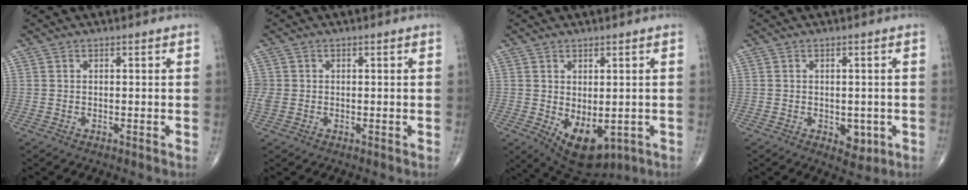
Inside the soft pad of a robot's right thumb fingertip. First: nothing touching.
{"total": 2.2, "force": [-0.1, 1.9, 1.0], "torque": [-0.025, 0.003, -0.002]}
{"total": 9.6, "force": [-2.3, 5.4, 7.6], "torque": [-0.101, -0.005, -0.011]}
{"total": 4.0, "force": [-1.0, 2.6, 2.8], "torque": [-0.017, -0.002, -0.006]}